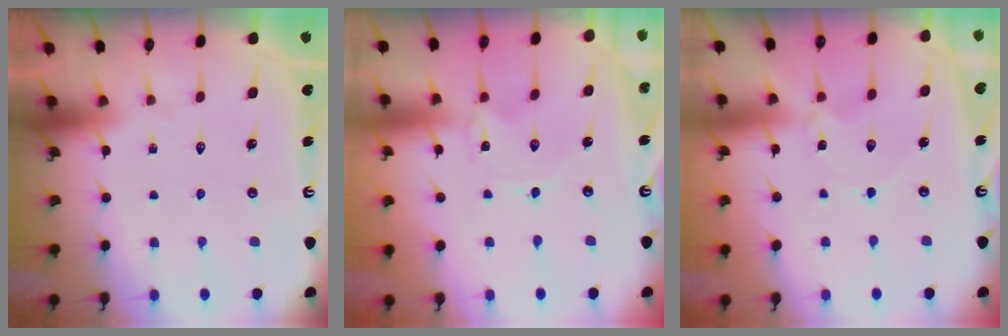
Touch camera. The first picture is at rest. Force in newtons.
{"total": 0.0}
{"total": 0.9, "press": 0.9, "slide": 0.1}